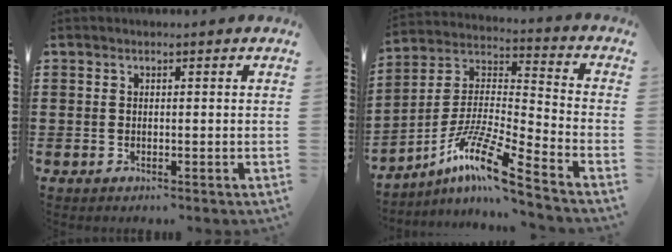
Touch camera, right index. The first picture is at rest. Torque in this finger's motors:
{"motor_torque": [1.31, 0.83, 0.46, 0.09]}